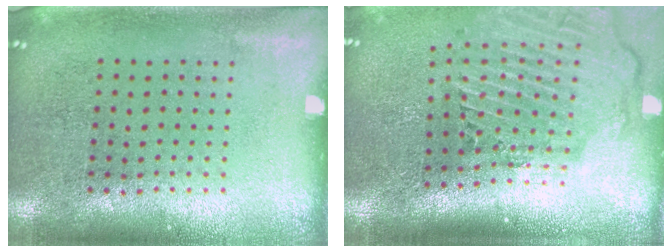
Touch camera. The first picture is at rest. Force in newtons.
{"total": 2.9, "press": 2.4, "slide": 1.7}